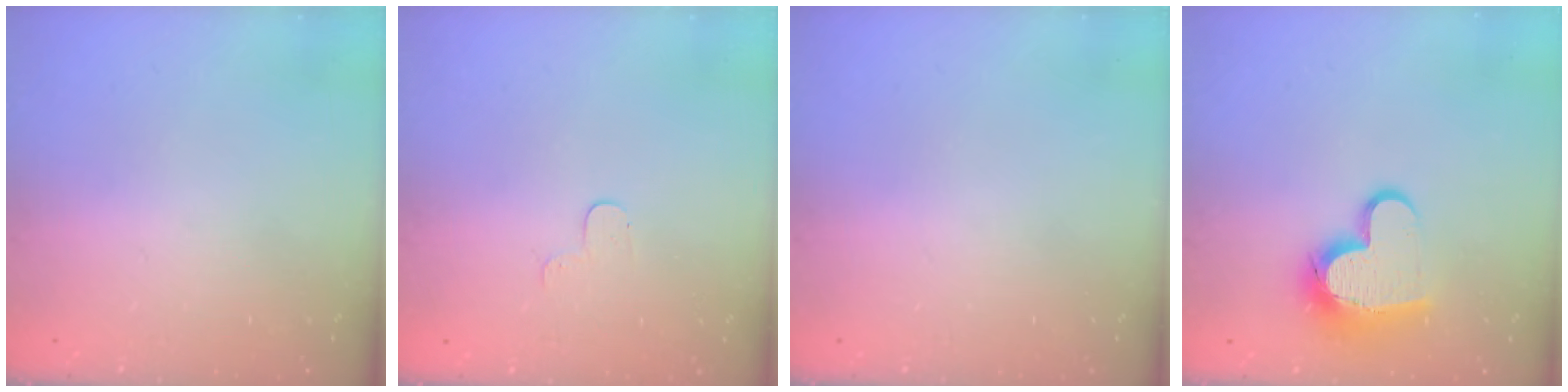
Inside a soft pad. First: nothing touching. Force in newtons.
{"total": 3.4, "press": 3.4, "slide": 0.4}
{"total": 0.0}
{"total": 13.2, "press": 13.2, "slide": 1.1}